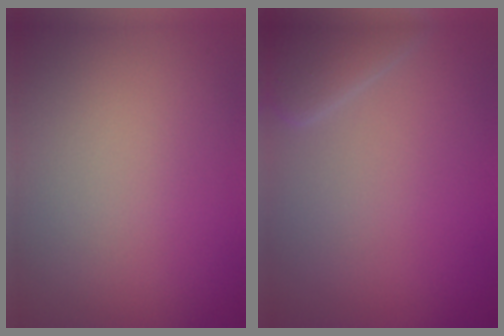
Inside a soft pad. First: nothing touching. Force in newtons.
{"total": 2.6, "press": 2.6, "slide": 0.2}